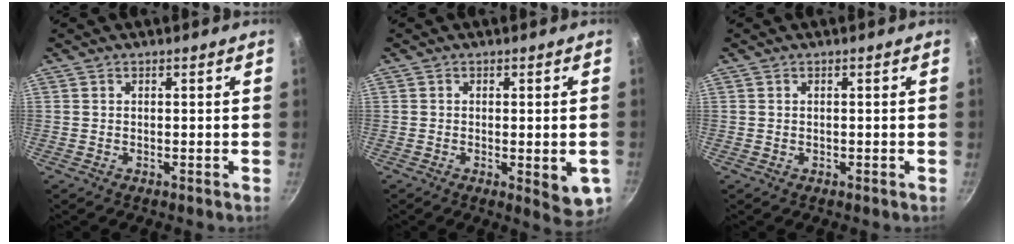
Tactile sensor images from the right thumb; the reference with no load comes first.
{"total": 6.9, "force": [-1.5, 2.3, 6.4], "torque": [-0.068, -0.008, -0.015]}
{"total": 0.0}